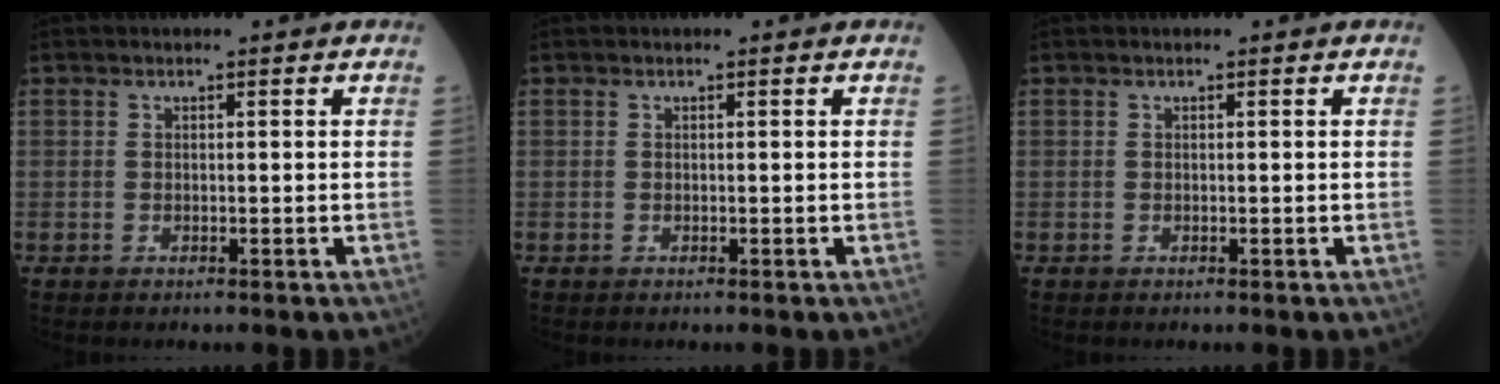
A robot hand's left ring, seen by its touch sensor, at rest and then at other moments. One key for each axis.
{"total": 0.0}
{"total": 0.0}